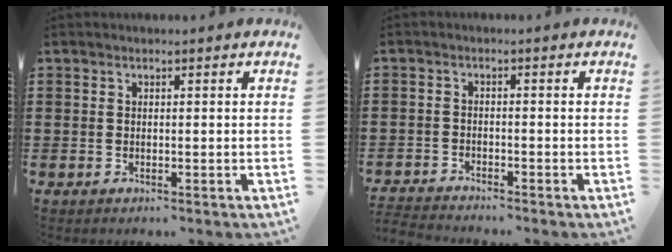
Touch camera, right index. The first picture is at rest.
{"total": 2.1, "force": [-2.1, 0.0, -0.2], "torque": [-0.003, 0.001, -0.045]}